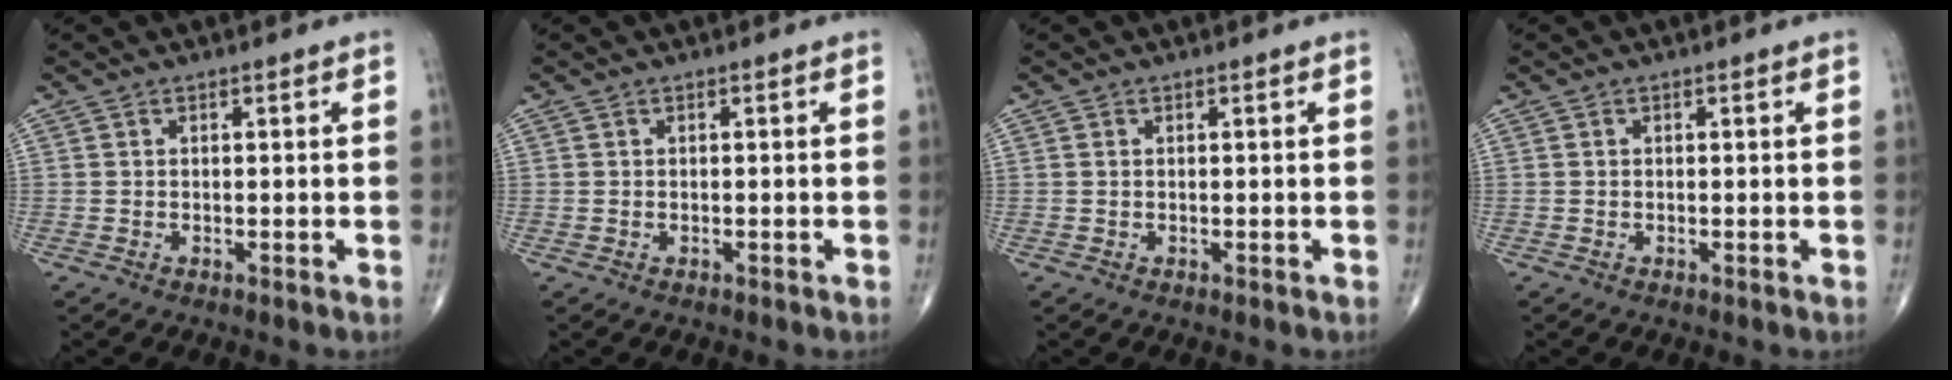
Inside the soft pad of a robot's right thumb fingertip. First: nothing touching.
{"total": 0.0}
{"total": 0.0}
{"total": 0.0}